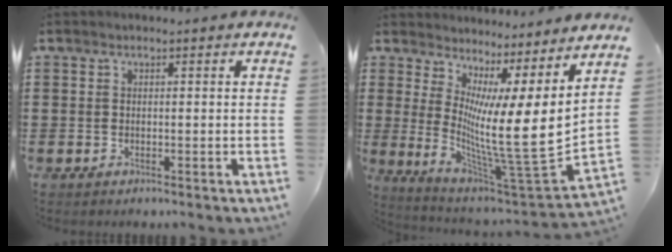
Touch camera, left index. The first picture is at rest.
{"total": 11.8, "force": [2.9, 1.2, 11.4], "torque": [-0.190, -0.077, 0.041]}